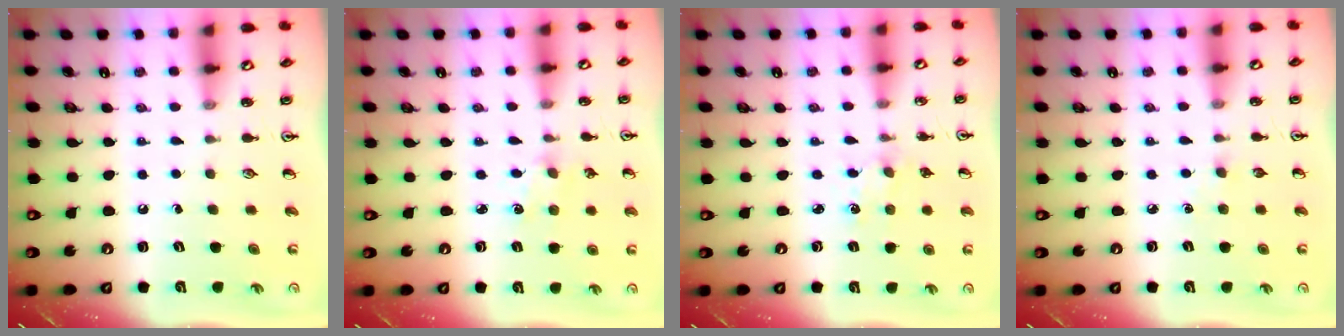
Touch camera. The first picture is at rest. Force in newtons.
{"total": 1.3, "press": 1.3, "slide": 0.2}
{"total": 2.0, "press": 2.0, "slide": 0.3}
{"total": 2.9, "press": 2.9, "slide": 0.4}